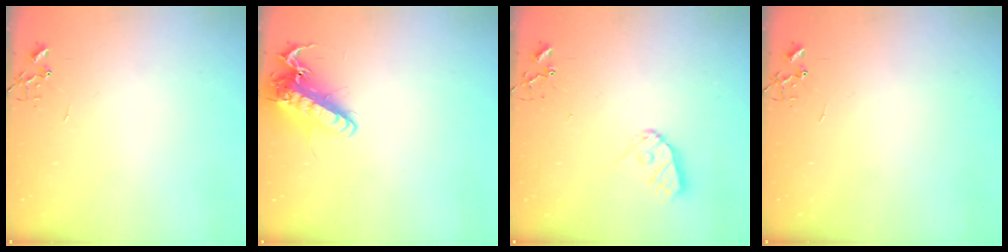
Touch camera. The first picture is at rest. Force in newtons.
{"total": 16.5, "press": 16.3, "slide": 2.7}
{"total": 8.6, "press": 8.5, "slide": 0.7}
{"total": 0.0}